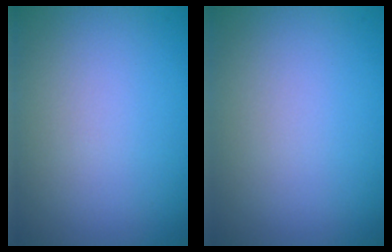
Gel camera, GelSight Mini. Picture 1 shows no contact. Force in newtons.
{"total": 0.0}